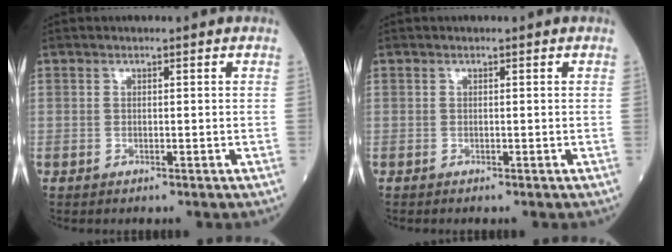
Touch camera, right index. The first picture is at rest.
{"total": 0.0}